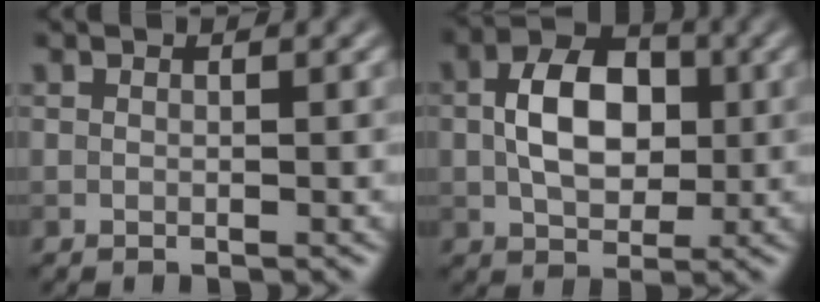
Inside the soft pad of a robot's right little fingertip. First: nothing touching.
{"total": 6.3, "force": [0.4, 4.2, 4.7], "torque": [-0.084, 0.005, 0.004]}